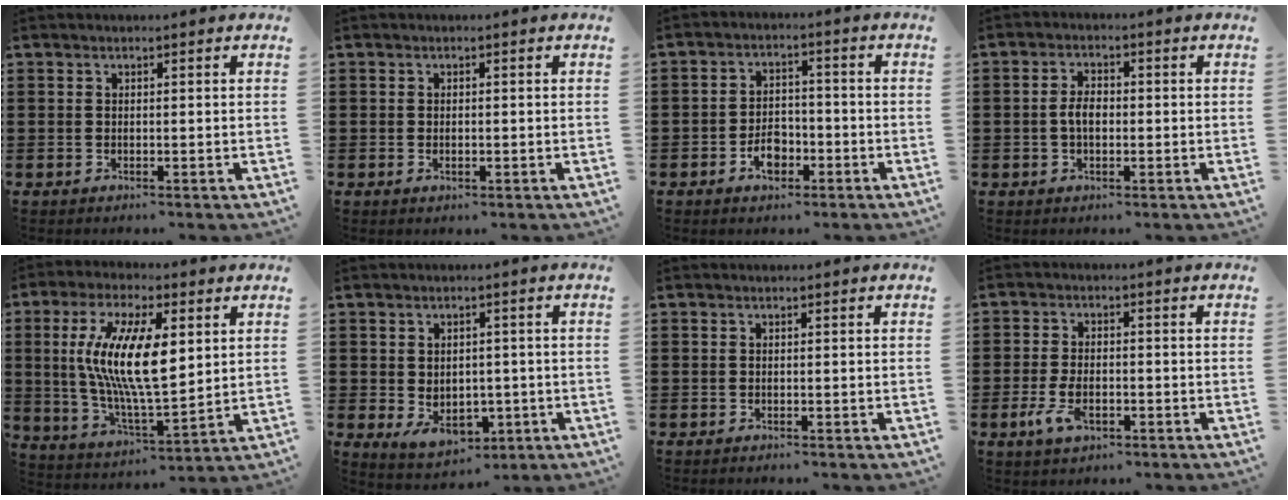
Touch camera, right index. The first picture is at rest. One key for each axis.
{"total": 0.9, "fx": -0.2, "fy": 0.4, "fz": 0.8, "tx": -0.016, "ty": -0.001, "tz": -0.003}
{"total": 4.5, "fx": -2.2, "fy": 2.9, "fz": 2.6, "tx": -0.039, "ty": 0.004, "tz": -0.042}
{"total": 3.3, "fx": -0.3, "fy": 1.8, "fz": 2.7, "tx": -0.059, "ty": 0.002, "tz": -0.008}
{"total": 13.6, "fx": 3.3, "fy": 4.6, "fz": 12.3, "tx": -0.254, "ty": 0.000, "tz": 0.057}
{"total": 4.2, "fx": -0.9, "fy": 3.2, "fz": 2.6, "tx": -0.035, "ty": 0.002, "tz": -0.018}
{"total": 0.0}
{"total": 4.6, "fx": -1.9, "fy": 2.4, "fz": 3.4, "tx": -0.086, "ty": -0.005, "tz": -0.039}